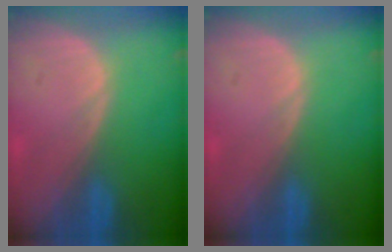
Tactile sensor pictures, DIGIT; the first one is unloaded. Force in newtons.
{"total": 0.0}